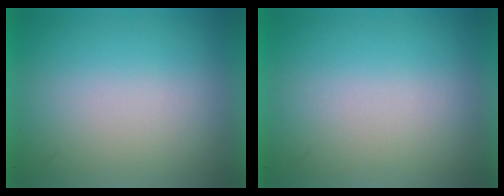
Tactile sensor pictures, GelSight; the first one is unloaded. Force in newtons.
{"total": 0.0}